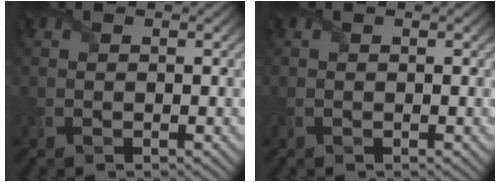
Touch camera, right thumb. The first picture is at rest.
{"total": 0.0}